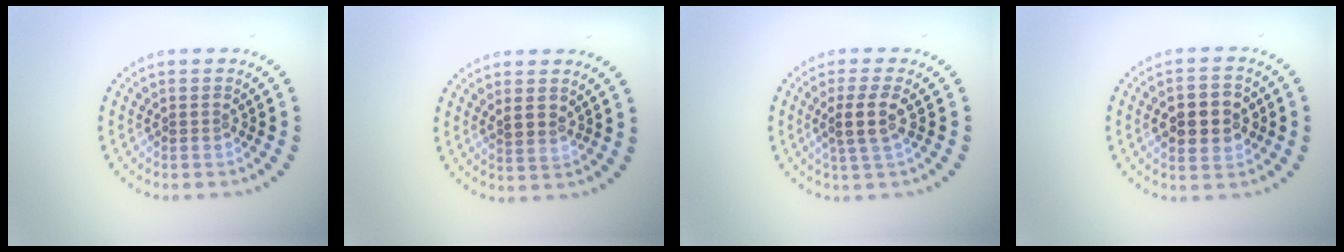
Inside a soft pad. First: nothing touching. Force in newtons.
{"total": 1.1, "press": 1.0, "slide": 0.5}
{"total": 2.6, "press": 2.2, "slide": 1.4}
{"total": 4.3, "press": 4.3, "slide": 0.3}